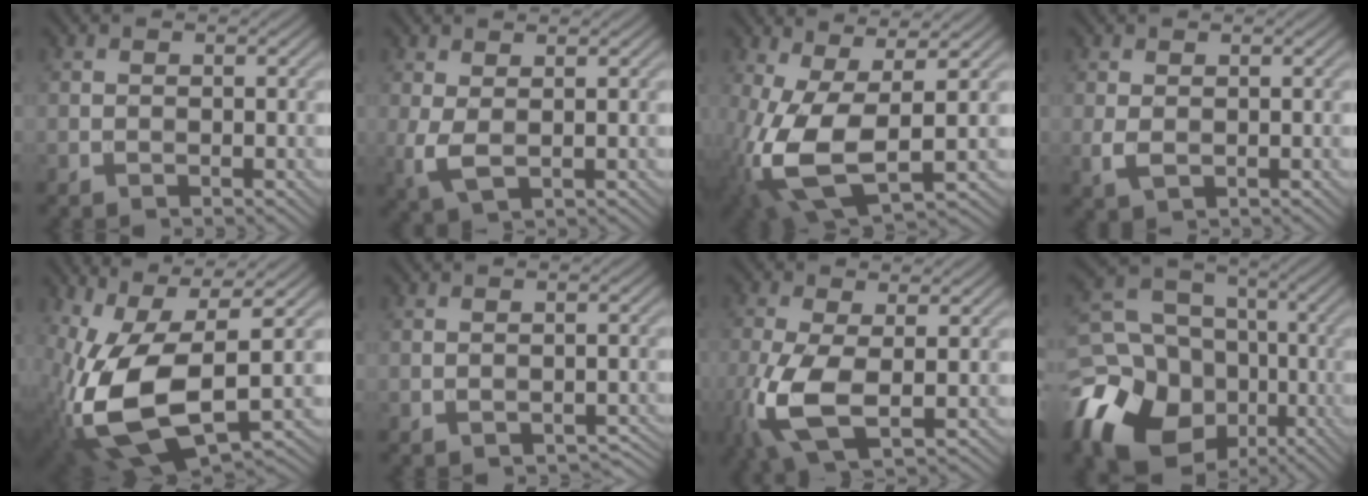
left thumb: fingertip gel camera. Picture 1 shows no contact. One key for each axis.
{"total": 3.1, "fx": 0.6, "fy": 1.3, "fz": 2.7, "tx": -0.078, "ty": 0.000, "tz": 0.012}
{"total": 11.0, "fx": -1.4, "fy": 4.7, "fz": 9.8, "tx": -0.245, "ty": -0.010, "tz": -0.023}
{"total": 1.8, "fx": 0.1, "fy": 1.0, "fz": 1.5, "tx": -0.041, "ty": 0.000, "tz": 0.006}
{"total": 16.1, "fx": -2.1, "fy": 7.7, "fz": 14.0, "tx": -0.315, "ty": -0.035, "tz": -0.018}
{"total": 1.6, "fx": -1.1, "fy": 0.9, "fz": 0.8, "tx": -0.018, "ty": -0.001, "tz": -0.009}
{"total": 8.9, "fx": -1.9, "fy": 3.7, "fz": 7.9, "tx": -0.201, "ty": -0.017, "tz": -0.036}
{"total": 19.4, "fx": -7.9, "fy": 15.3, "fz": 8.8, "tx": -0.224, "ty": -0.039, "tz": -0.140}